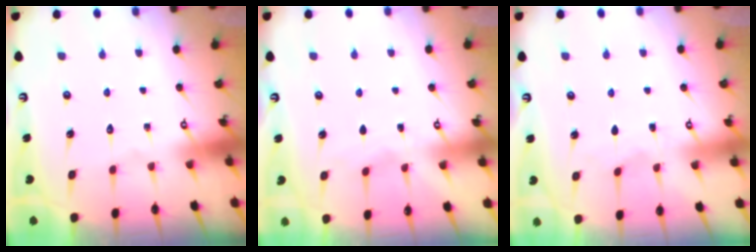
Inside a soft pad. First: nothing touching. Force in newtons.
{"total": 2.8, "press": 2.7, "slide": 0.4}
{"total": 1.8, "press": 1.8, "slide": 0.3}